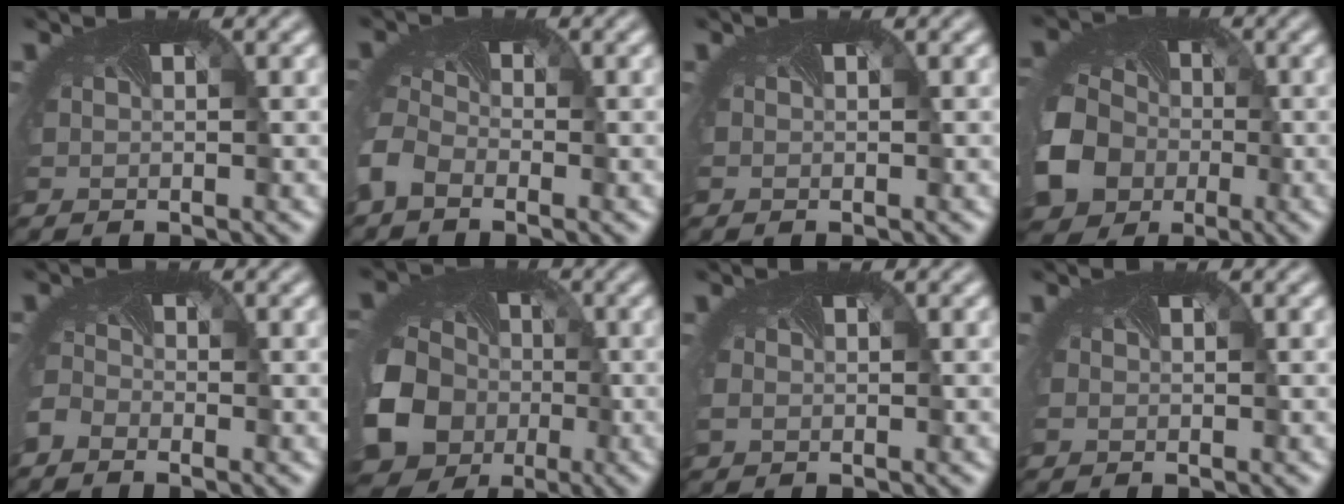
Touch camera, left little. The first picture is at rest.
{"total": 3.7, "force": [-2.2, 2.3, 1.9], "torque": [-0.056, -0.005, -0.053]}
{"total": 0.0}
{"total": 11.2, "force": [-2.6, 9.2, 5.8], "torque": [-0.149, -0.038, -0.029]}
{"total": 2.0, "force": [-1.8, 0.9, 0.2], "torque": [-0.017, -0.011, -0.040]}
{"total": 14.7, "force": [-3.5, 12.3, 7.2], "torque": [-0.173, -0.044, -0.059]}
{"total": 1.5, "force": [-0.3, 1.3, 0.7], "torque": [-0.026, 0.001, -0.001]}
{"total": 0.8, "force": [-0.3, 0.7, 0.3], "torque": [-0.005, 0.000, -0.001]}